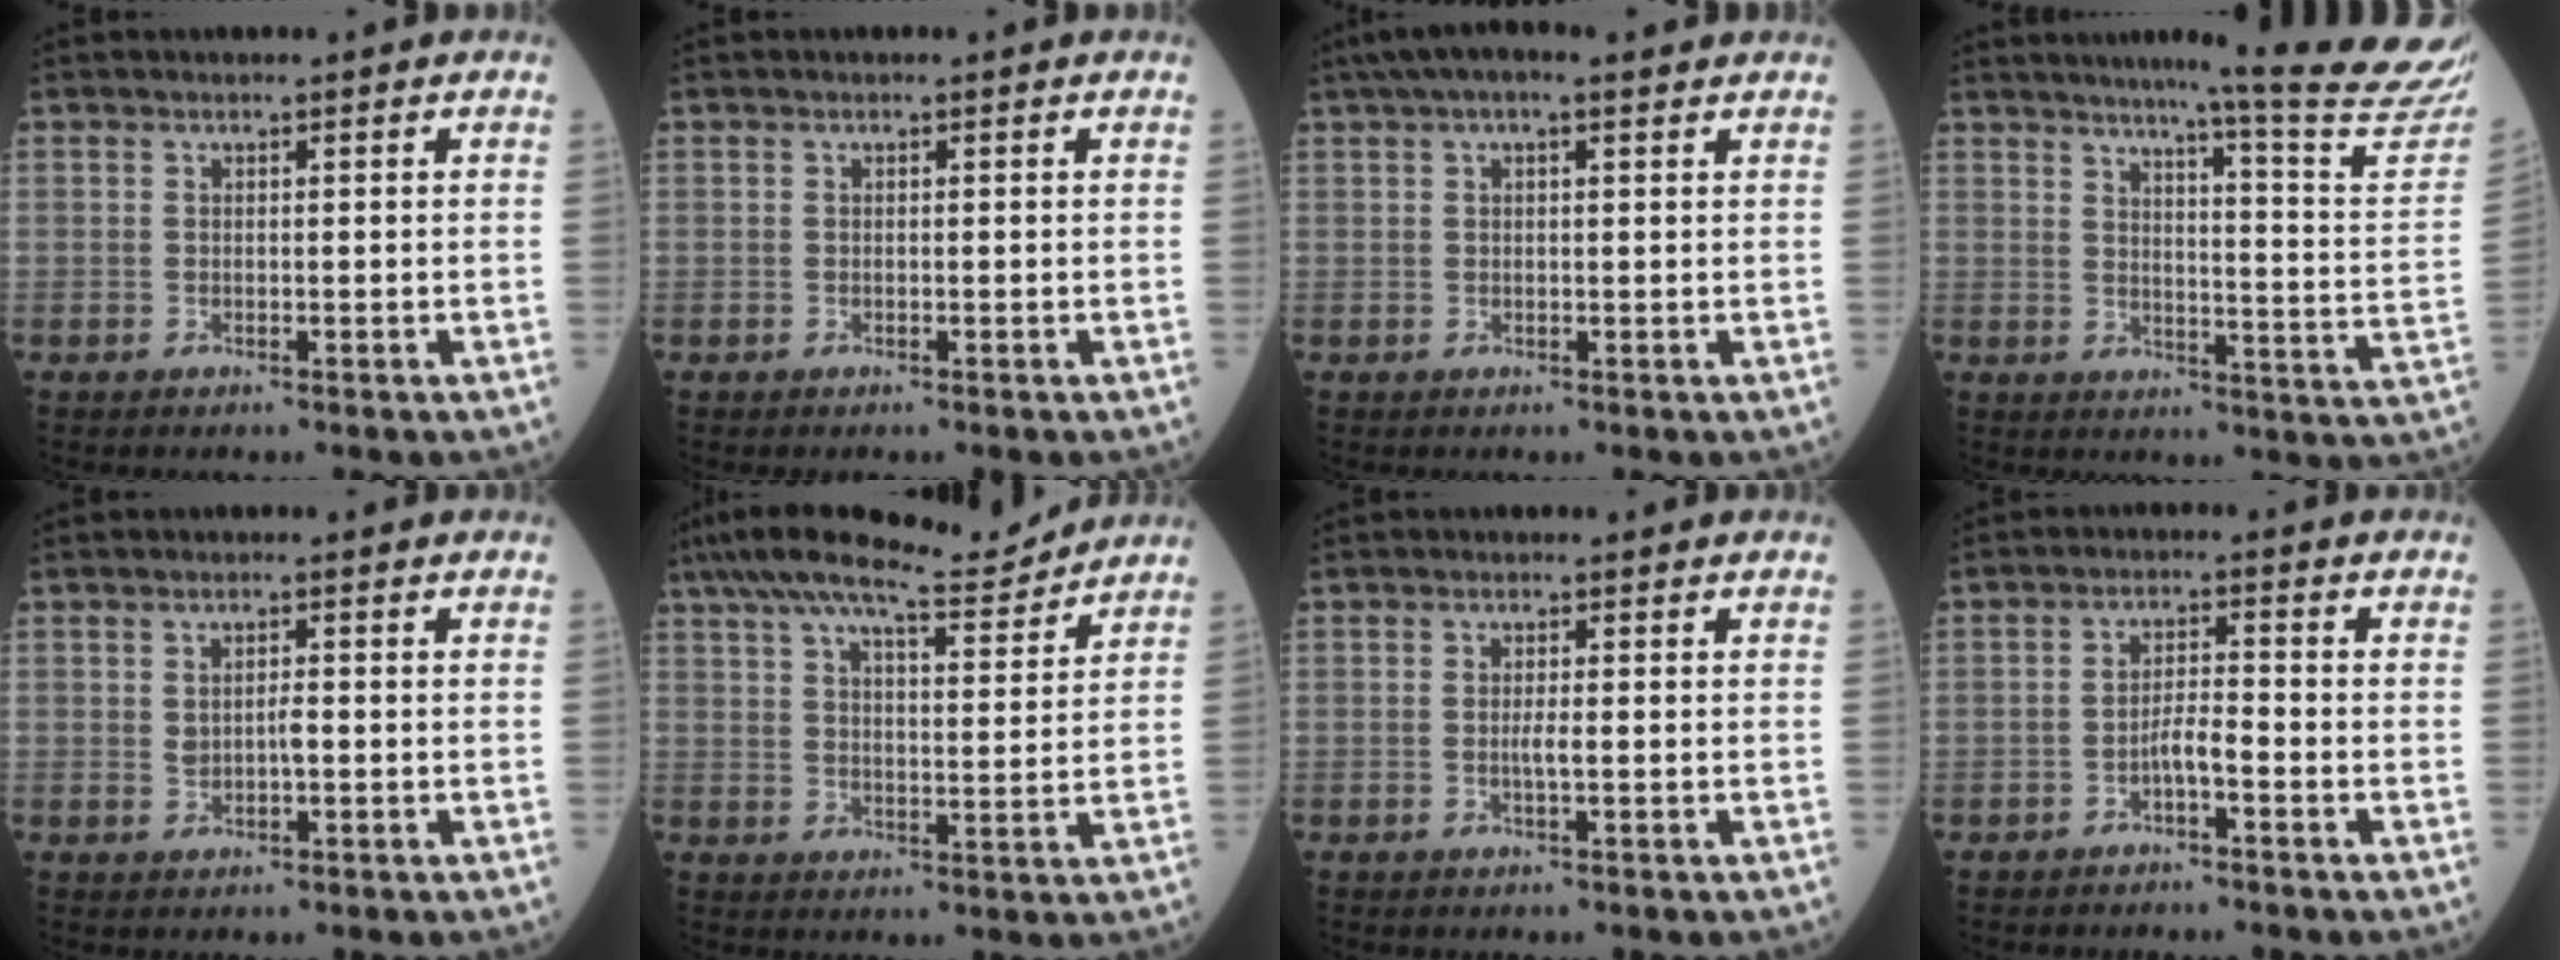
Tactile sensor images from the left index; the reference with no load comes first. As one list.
[{"total": 0.0}, {"total": 6.9, "force": [4.7, 1.9, 4.6], "torque": [-0.084, 0.048, 0.075]}, {"total": 21.3, "force": [19.5, -2.6, 8.2], "torque": [-0.121, -0.122, 0.223]}, {"total": 2.2, "force": [0.0, 0.9, 2.0], "torque": [-0.038, 0.000, 0.003]}, {"total": 12.8, "force": [11.5, 1.2, 5.5], "torque": [-0.101, 0.013, 0.178]}, {"total": 1.4, "force": [-0.2, 0.0, 1.3], "torque": [-0.030, -0.001, -0.003]}, {"total": 2.9, "force": [-1.6, 0.4, 2.4], "torque": [-0.042, 0.005, -0.031]}]